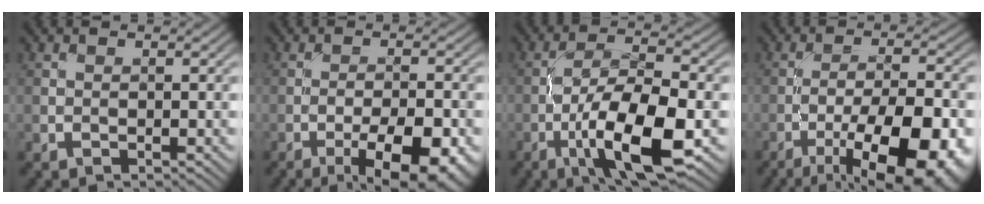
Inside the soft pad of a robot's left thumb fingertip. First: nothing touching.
{"total": 10.4, "force": [-5.8, 3.3, 8.0], "torque": [-0.119, -0.004, -0.072]}
{"total": 11.8, "force": [-4.6, 3.8, 10.2], "torque": [-0.183, -0.002, -0.085]}
{"total": 15.6, "force": [-8.5, 5.0, 12.0], "torque": [-0.174, -0.017, -0.120]}